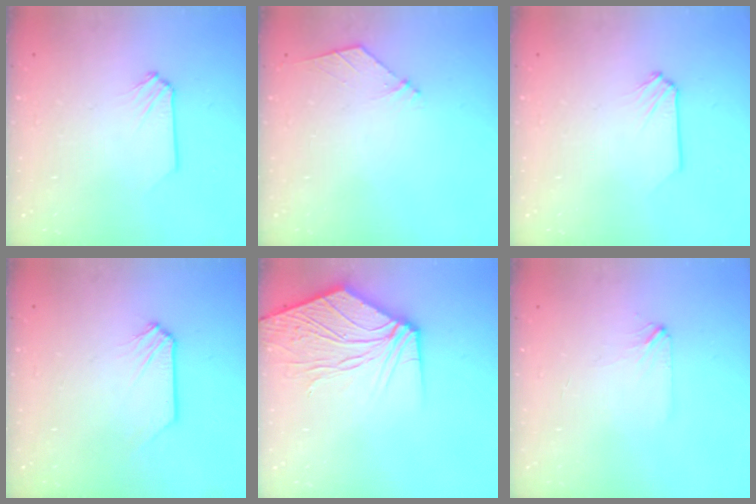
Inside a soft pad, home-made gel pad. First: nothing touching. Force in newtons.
{"total": 5.9, "press": 5.8, "slide": 1.0}
{"total": 0.0}
{"total": 0.0}
{"total": 10.9, "press": 10.7, "slide": 2.0}
{"total": 1.9, "press": 1.8, "slide": 0.3}